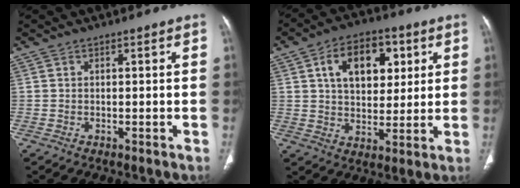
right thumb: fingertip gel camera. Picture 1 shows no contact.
{"total": 13.8, "force": [4.7, 8.9, 9.5], "torque": [-0.106, -0.003, 0.075]}